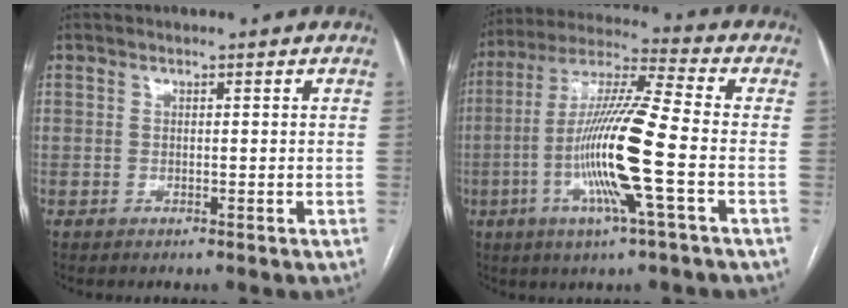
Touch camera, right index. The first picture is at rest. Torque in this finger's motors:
{"motor_torque": [2.14, 0.00, 1.05, 0.21]}